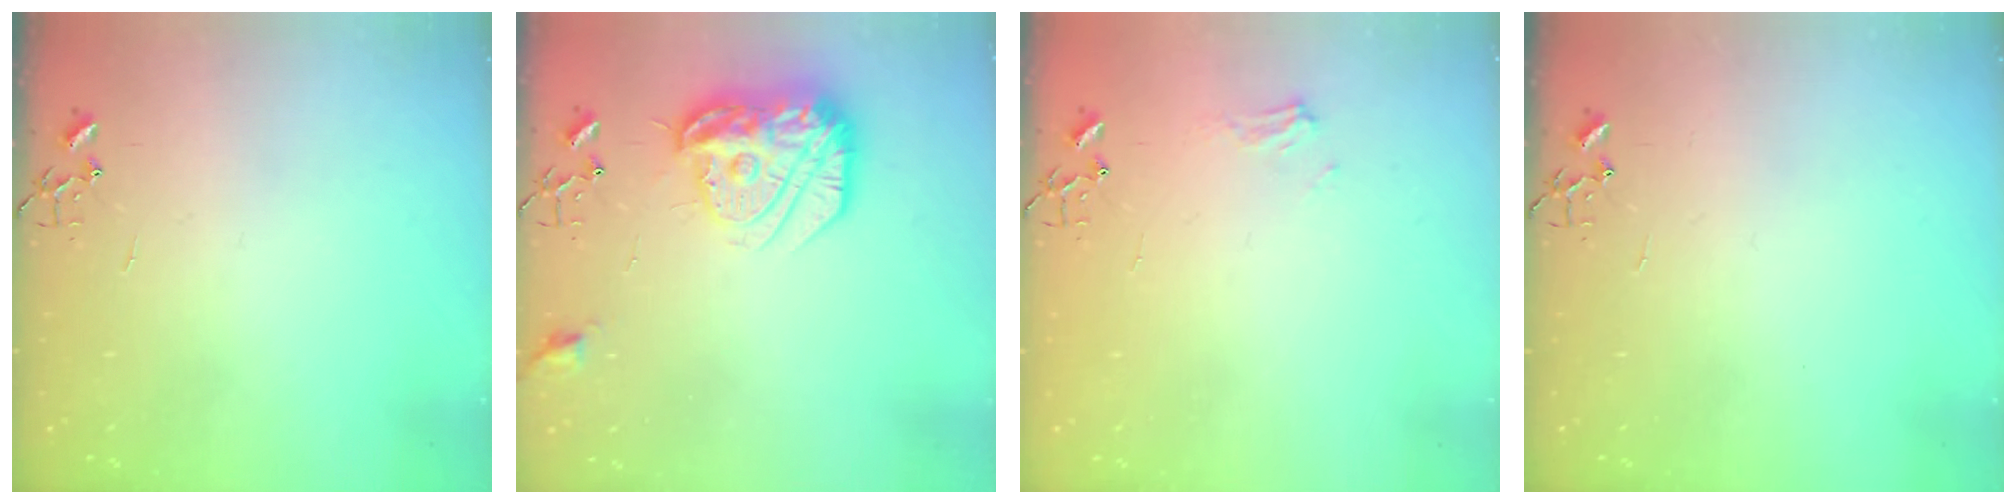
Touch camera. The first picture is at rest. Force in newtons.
{"total": 18.0, "press": 17.9, "slide": 1.6}
{"total": 6.7, "press": 6.7, "slide": 0.7}
{"total": 0.0}